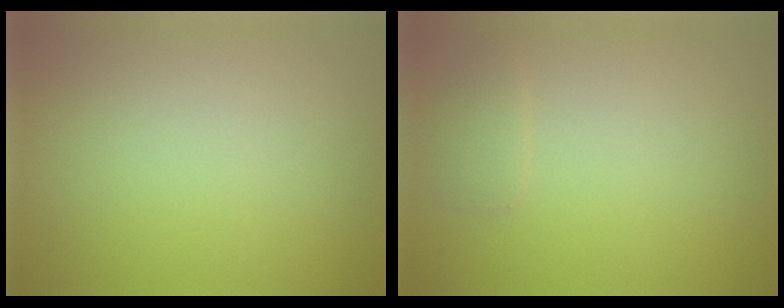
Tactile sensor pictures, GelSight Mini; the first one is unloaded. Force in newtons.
{"total": 1.0, "press": 1.0, "slide": 0.1}